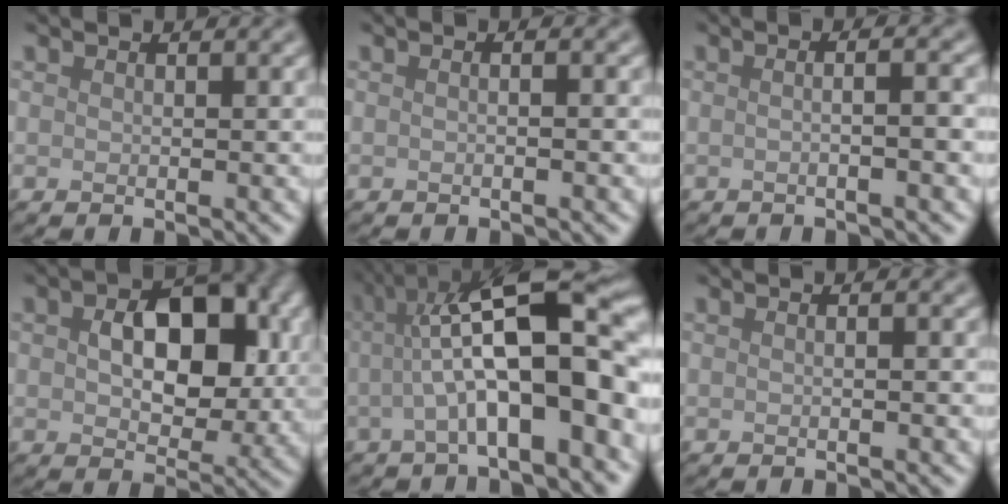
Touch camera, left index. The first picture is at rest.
{"total": 2.1, "force": [0.3, 1.1, 1.8], "torque": [0.004, 0.000, -0.017]}
{"total": 4.6, "force": [0.3, 2.2, 4.1], "torque": [-0.006, 0.018, -0.029]}
{"total": 8.9, "force": [1.5, 5.5, 6.8], "torque": [-0.099, 0.001, 0.022]}
{"total": 12.6, "force": [0.2, 3.5, 12.0], "torque": [-0.171, 0.028, 0.002]}
{"total": 1.4, "force": [0.2, 0.6, 1.2], "torque": [-0.001, -0.007, -0.009]}